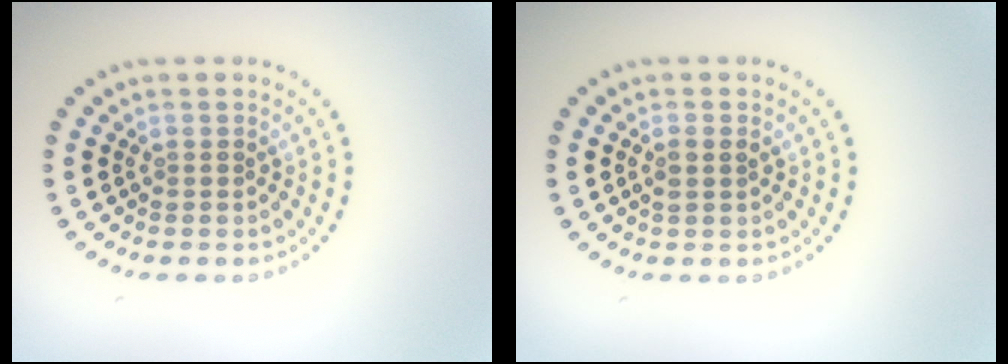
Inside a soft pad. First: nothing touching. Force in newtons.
{"total": 1.1, "press": 1.1, "slide": 0.2}